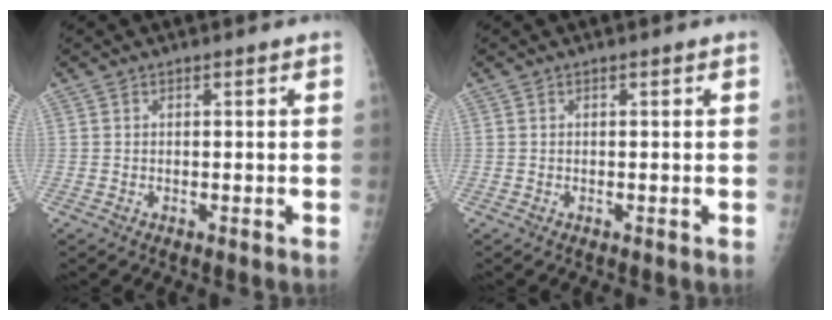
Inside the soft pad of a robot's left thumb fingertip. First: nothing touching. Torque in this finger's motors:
{"motor_torque": [0.01, 0.01, 0.04, -0.04, 0.00]}